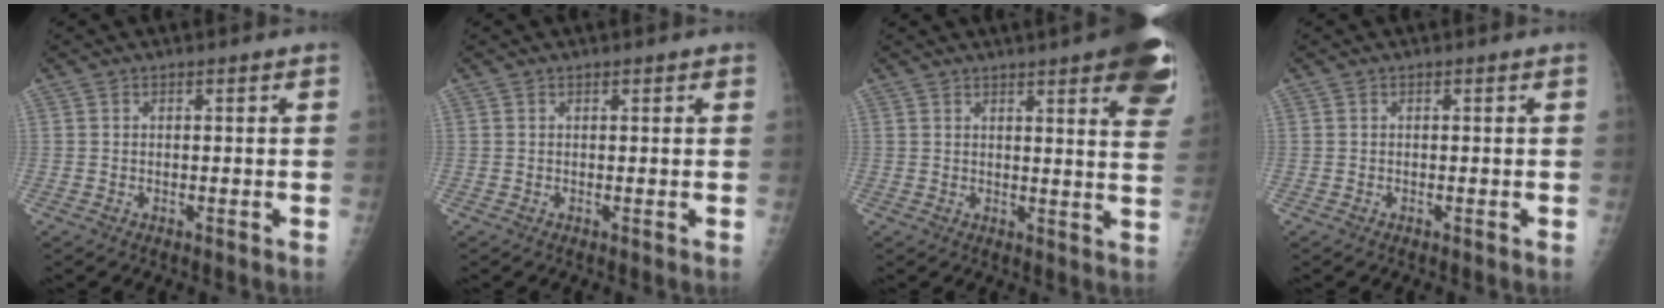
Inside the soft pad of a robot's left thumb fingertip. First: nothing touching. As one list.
[{"total": 0.7, "force": [0.5, 0.3, 0.4], "torque": [-0.004, -0.001, 0.005]}, {"total": 16.8, "force": [9.8, 3.2, 13.3], "torque": [-0.148, -0.031, 0.102]}, {"total": 0.0}]